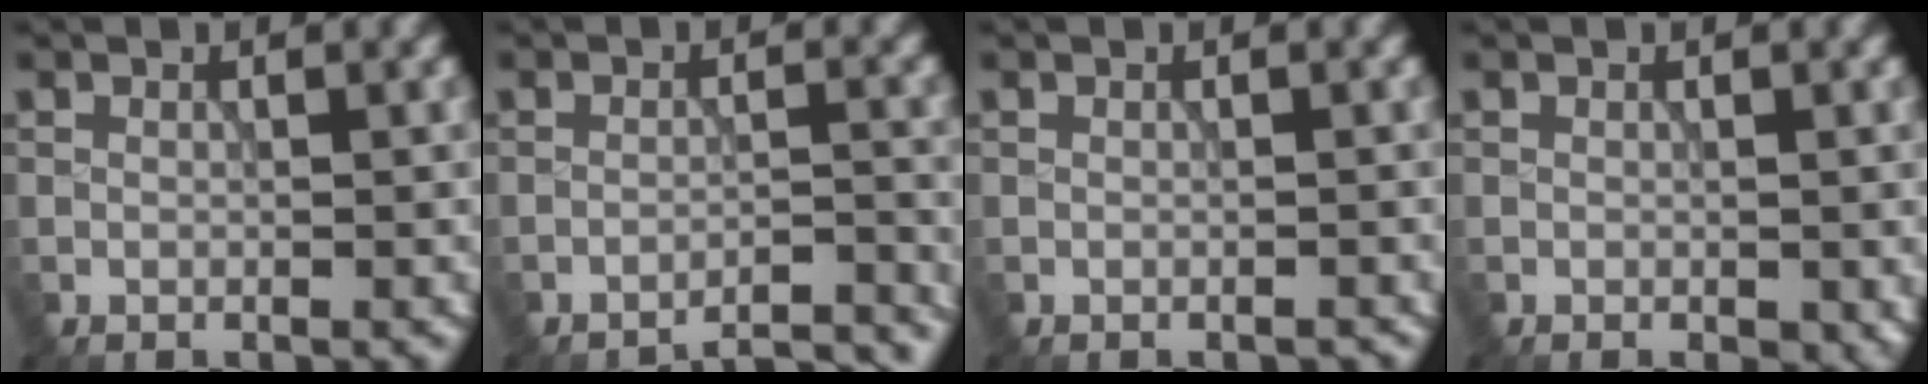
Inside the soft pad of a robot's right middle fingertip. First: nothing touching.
{"total": 7.6, "force": [-7.4, 1.2, 1.4], "torque": [-0.006, 0.011, -0.087]}
{"total": 0.0}
{"total": 1.5, "force": [-0.6, 0.6, 1.3], "torque": [-0.018, -0.007, -0.003]}